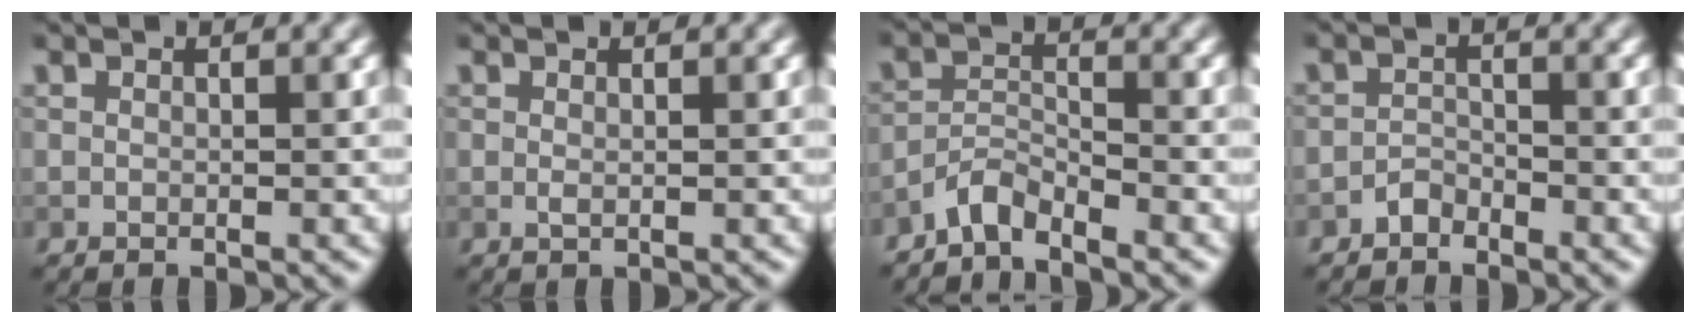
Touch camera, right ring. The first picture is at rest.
{"total": 0.5, "force": [0.1, 0.1, 0.5], "torque": [-0.012, 0.000, 0.001]}
{"total": 2.7, "force": [-2.5, 0.4, 0.9], "torque": [-0.018, 0.007, -0.058]}
{"total": 1.4, "force": [-1.2, 0.5, 0.3], "torque": [-0.005, 0.007, -0.026]}